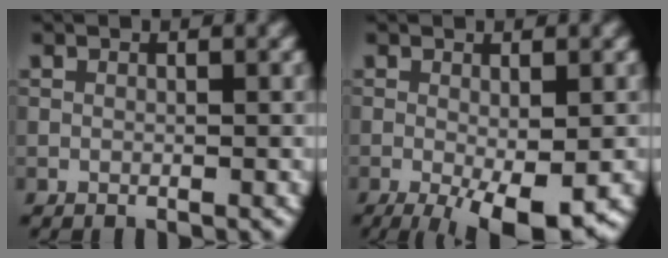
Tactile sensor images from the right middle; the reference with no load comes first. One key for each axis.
{"total": 6.4, "fx": -2.6, "fy": 1.6, "fz": 5.6, "tx": -0.089, "ty": -0.016, "tz": -0.035}